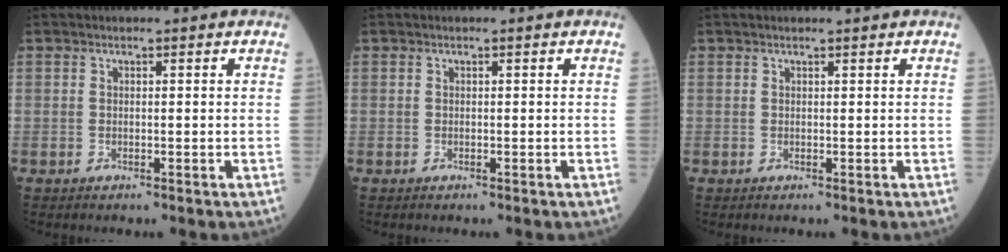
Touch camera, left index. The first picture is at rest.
{"total": 0.0}
{"total": 0.9, "force": [0.8, 0.0, 0.4], "torque": [-0.005, 0.005, 0.015]}